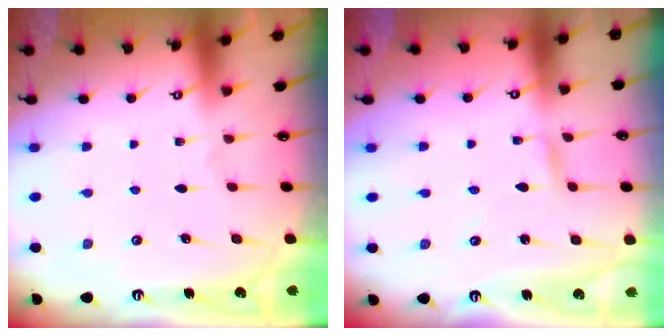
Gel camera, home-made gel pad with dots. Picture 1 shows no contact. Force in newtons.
{"total": 2.7, "press": 2.7, "slide": 0.1}